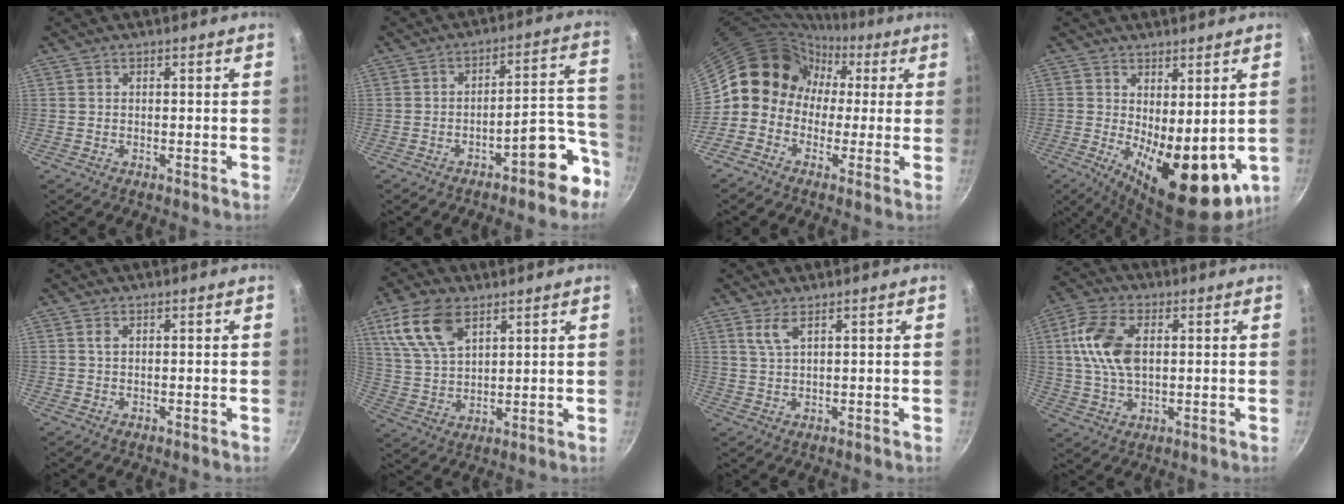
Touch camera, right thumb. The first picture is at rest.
{"total": 10.6, "force": [-6.2, 3.7, 7.7], "torque": [-0.051, 0.077, -0.081]}
{"total": 10.0, "force": [0.8, 9.3, 3.7], "torque": [-0.025, 0.032, -0.016]}
{"total": 15.3, "force": [-1.2, 6.9, 13.6], "torque": [-0.163, -0.021, 0.000]}
{"total": 0.9, "force": [0.3, 0.5, 0.6], "torque": [-0.011, 0.000, 0.006]}
{"total": 12.3, "force": [6.2, 6.6, 8.3], "torque": [-0.155, -0.014, 0.128]}
{"total": 3.2, "force": [1.8, 1.0, 2.5], "torque": [-0.051, -0.010, 0.041]}
{"total": 11.6, "force": [2.1, 6.9, 9.1], "torque": [-0.166, 0.009, 0.033]}